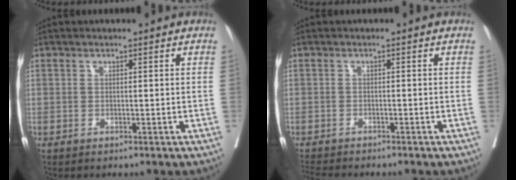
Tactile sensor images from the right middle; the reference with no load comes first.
{"total": 4.7, "force": [-4.4, 0.4, 1.6], "torque": [-0.023, -0.010, -0.071]}